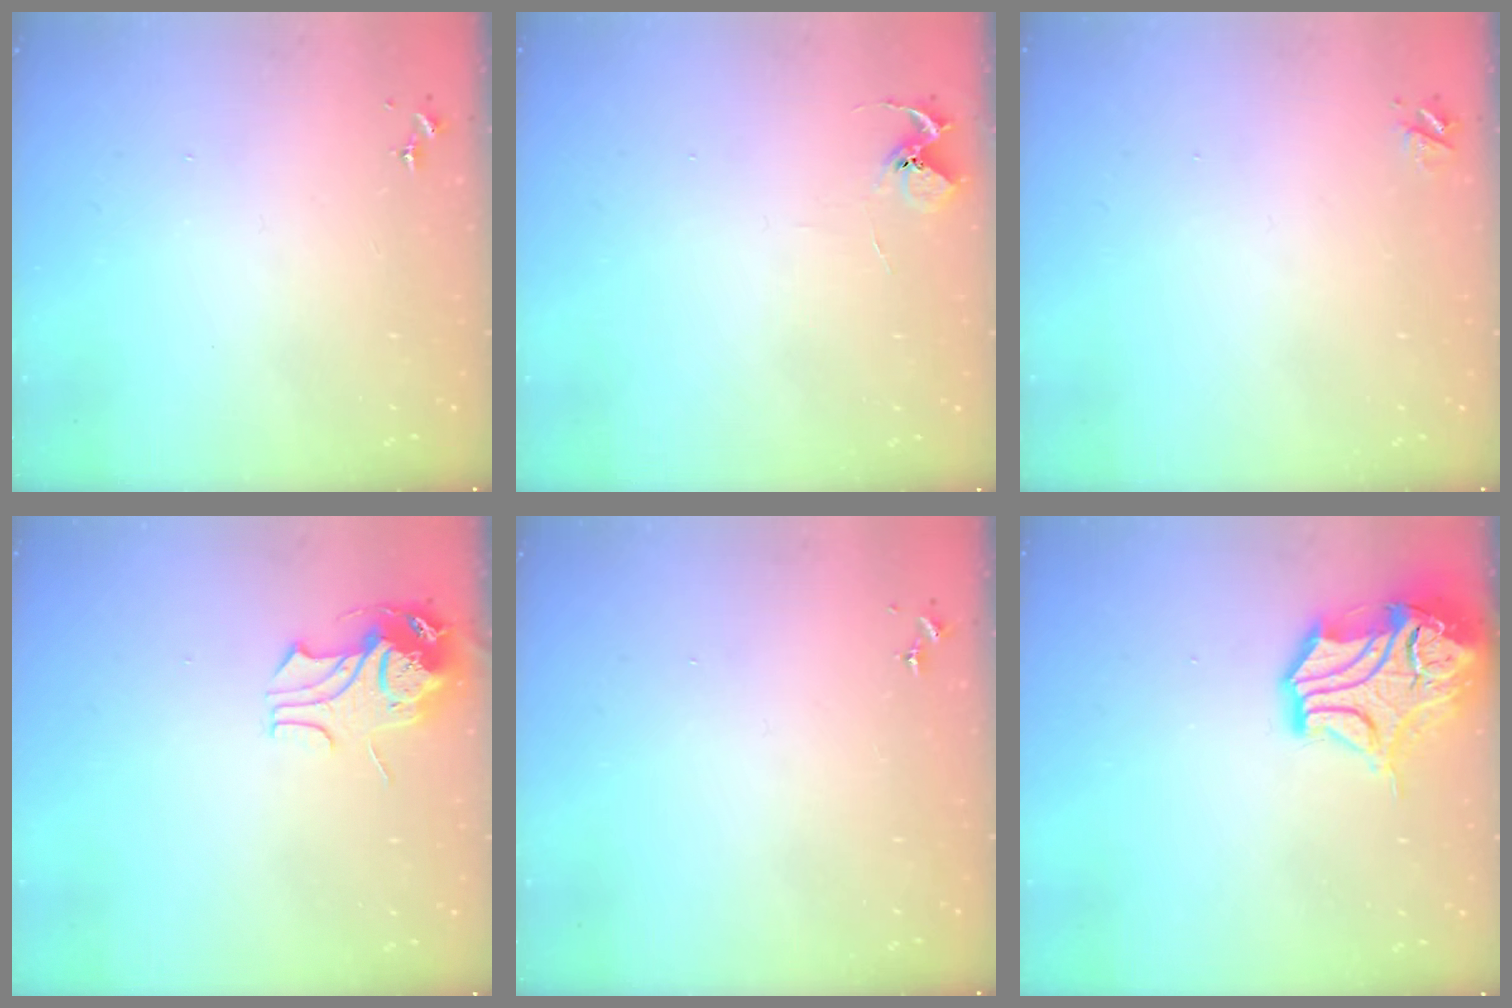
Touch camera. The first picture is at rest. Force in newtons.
{"total": 5.2, "press": 5.2, "slide": 0.4}
{"total": 3.7, "press": 3.7, "slide": 0.5}
{"total": 11.0, "press": 10.9, "slide": 1.1}
{"total": 0.0}
{"total": 16.8, "press": 16.6, "slide": 2.5}